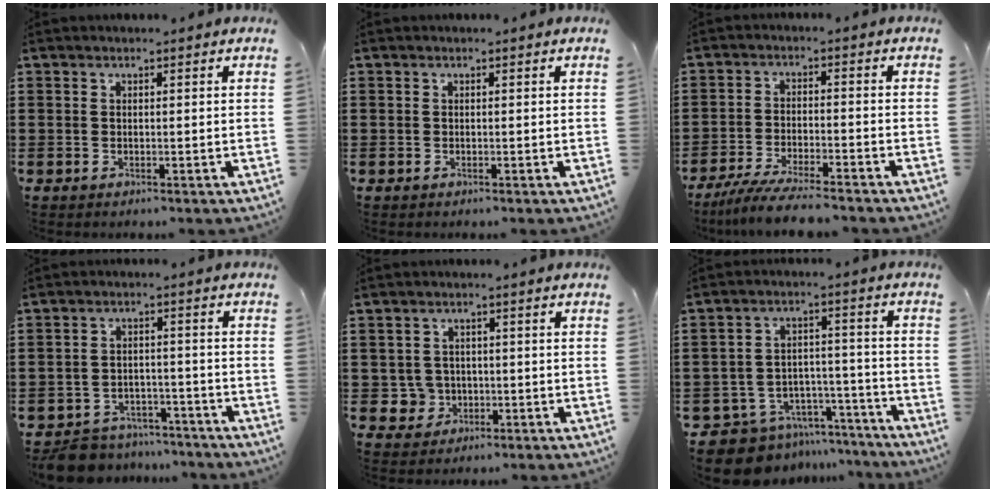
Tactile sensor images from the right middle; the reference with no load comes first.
{"total": 0.0}
{"total": 6.0, "force": [-5.4, 0.1, 2.6], "torque": [-0.061, -0.015, -0.104]}
{"total": 6.1, "force": [-5.9, 1.4, 0.5], "torque": [-0.017, 0.015, -0.121]}
{"total": 3.5, "force": [-0.6, 3.3, 0.7], "torque": [-0.026, 0.007, -0.014]}
{"total": 9.6, "force": [-8.9, 3.2, 1.6], "torque": [-0.040, 0.033, -0.174]}